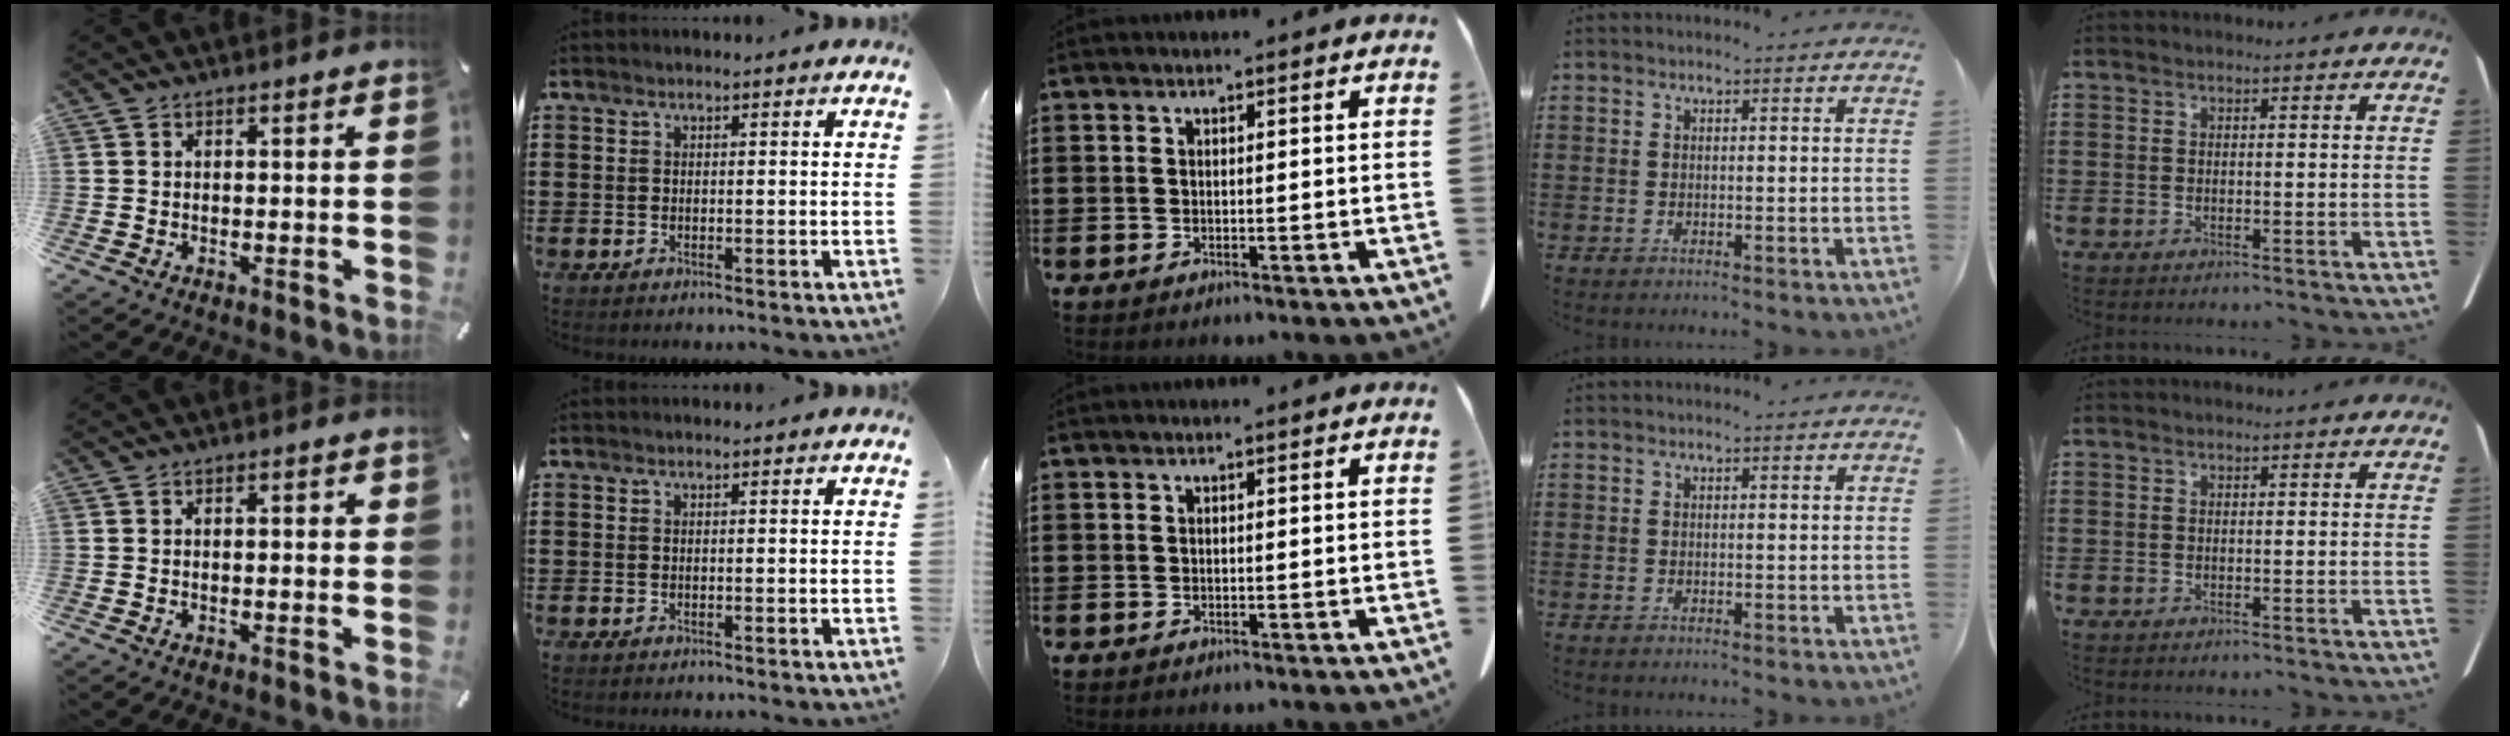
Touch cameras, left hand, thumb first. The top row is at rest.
{"thumb": {"total": 1.5, "force": [-0.3, 0.6, 1.3], "torque": [-0.023, 0.003, -0.006]}}